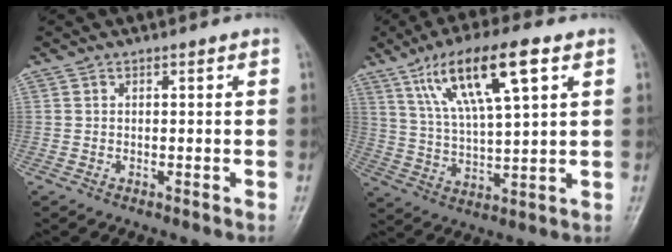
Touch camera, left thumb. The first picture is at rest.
{"total": 15.1, "force": [7.3, 3.9, 12.6], "torque": [-0.224, -0.011, 0.136]}